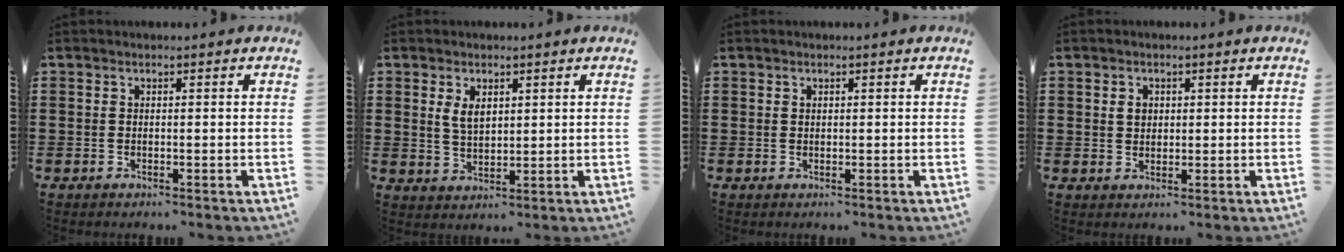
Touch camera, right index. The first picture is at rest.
{"total": 3.3, "force": [1.5, 1.9, 2.3], "torque": [-0.042, 0.003, 0.026]}
{"total": 0.5, "force": [0.3, 0.4, 0.1], "torque": [-0.003, 0.002, 0.007]}
{"total": 1.9, "force": [0.5, 1.5, 1.0], "torque": [-0.024, 0.008, 0.010]}